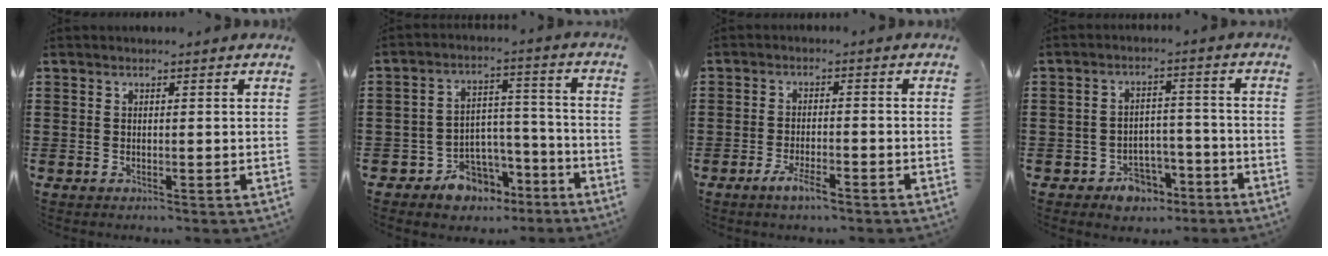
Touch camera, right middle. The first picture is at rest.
{"total": 6.9, "force": [-5.6, 3.9, 0.7], "torque": [-0.015, 0.030, -0.107]}
{"total": 3.8, "force": [-2.6, 1.1, 2.5], "torque": [-0.047, 0.004, -0.049]}
{"total": 5.0, "force": [-4.0, 2.7, 1.2], "torque": [-0.025, 0.017, -0.078]}